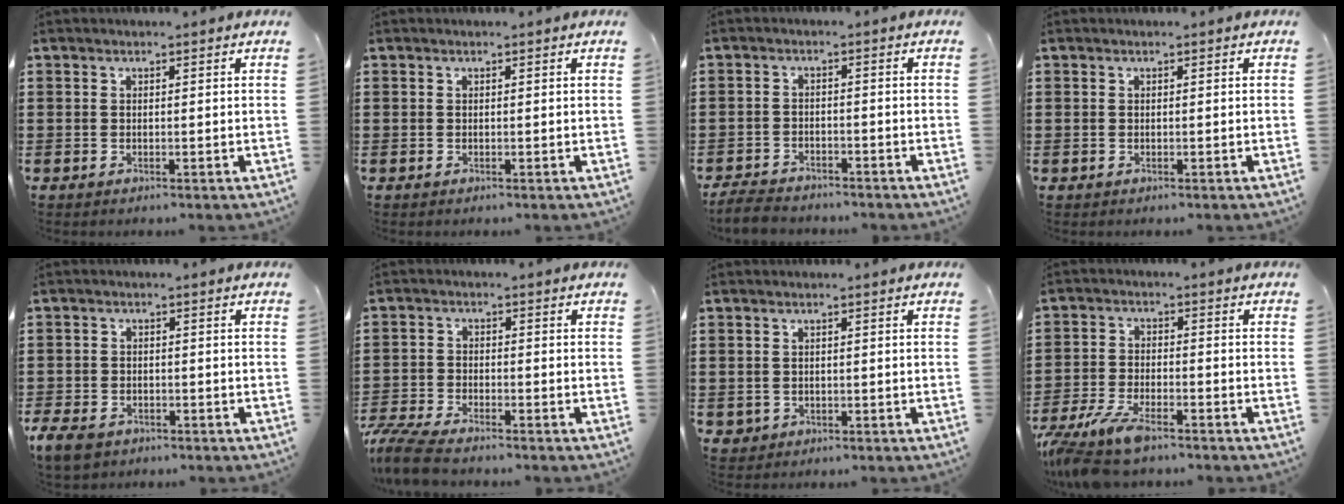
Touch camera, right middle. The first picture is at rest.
{"total": 0.0}
{"total": 3.7, "force": [-3.6, 0.6, 0.5], "torque": [-0.018, -0.001, -0.075]}
{"total": 0.0}
{"total": 3.0, "force": [-2.4, 1.4, 1.2], "torque": [-0.045, -0.005, -0.052]}
{"total": 5.7, "force": [-5.3, 0.5, 1.9], "torque": [-0.060, -0.007, -0.110]}
{"total": 0.6, "force": [-0.1, 0.6, 0.1], "torque": [-0.006, 0.005, -0.003]}
{"total": 6.7, "force": [-5.6, 1.3, 3.5], "torque": [-0.094, -0.011, -0.112]}